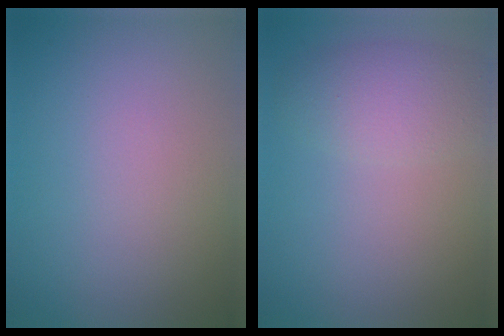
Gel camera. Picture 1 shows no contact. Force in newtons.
{"total": 3.5, "press": 3.5, "slide": 0.3}